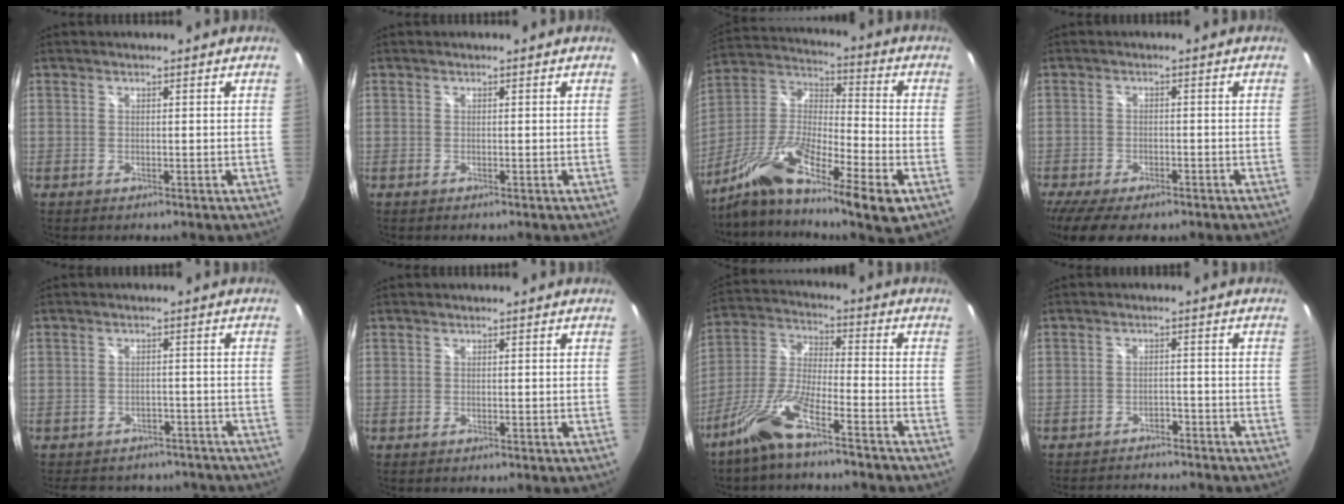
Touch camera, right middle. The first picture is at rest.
{"total": 0.0}
{"total": 19.6, "force": [-10.8, 3.7, 16.0], "torque": [-0.295, -0.028, -0.207]}
{"total": 10.8, "force": [-8.1, 3.6, 6.1], "torque": [-0.141, -0.039, -0.135]}
{"total": 13.7, "force": [-11.3, 6.1, 4.5], "torque": [-0.096, 0.007, -0.136]}
{"total": 0.0}
{"total": 11.4, "force": [-8.2, 1.4, 7.8], "torque": [-0.177, -0.002, -0.160]}
{"total": 9.0, "force": [-8.2, 2.3, 2.9], "torque": [-0.067, -0.001, -0.114]}